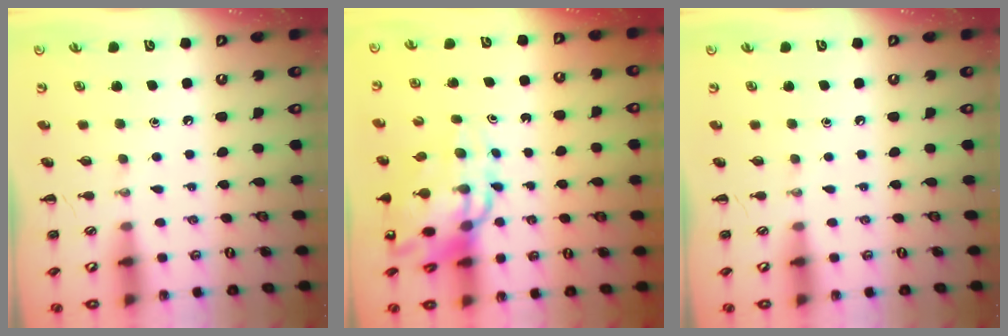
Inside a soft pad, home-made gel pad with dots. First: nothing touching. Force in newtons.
{"total": 12.4, "press": 12.0, "slide": 3.3}
{"total": 0.0}